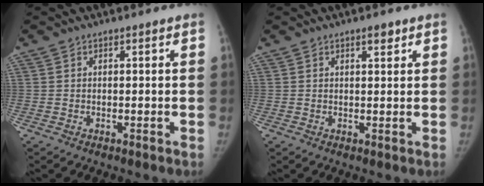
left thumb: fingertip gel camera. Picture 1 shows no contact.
{"total": 2.1, "force": [1.4, 0.8, 1.4], "torque": [-0.015, -0.007, 0.020]}